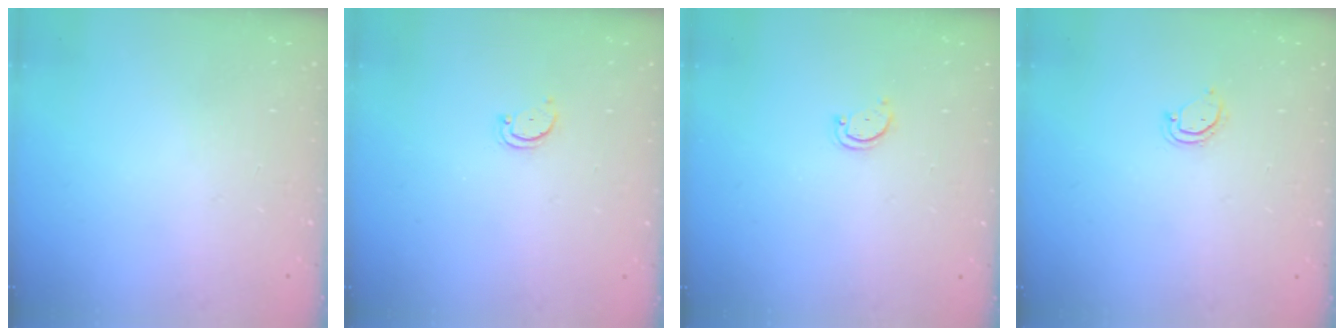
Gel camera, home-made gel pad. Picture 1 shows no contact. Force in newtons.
{"total": 2.5, "press": 2.4, "slide": 0.5}
{"total": 2.9, "press": 2.9, "slide": 0.4}
{"total": 3.0, "press": 3.0, "slide": 0.2}